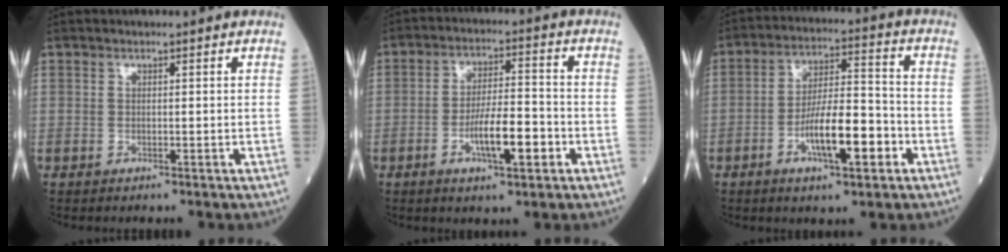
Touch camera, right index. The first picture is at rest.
{"total": 8.4, "force": [-3.1, 1.8, 7.6], "torque": [-0.135, 0.005, -0.051]}
{"total": 10.8, "force": [-4.1, 2.5, 9.7], "torque": [-0.170, 0.011, -0.070]}